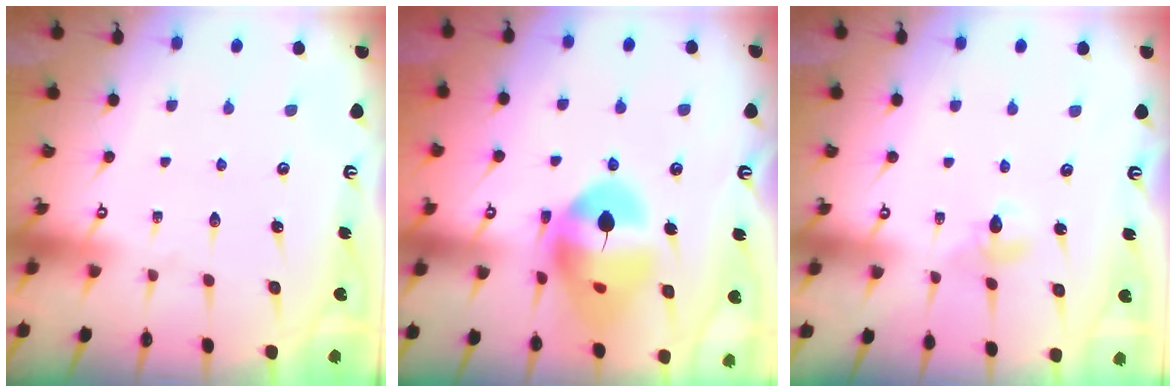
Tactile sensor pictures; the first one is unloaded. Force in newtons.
{"total": 16.6, "press": 16.5, "slide": 2.0}
{"total": 4.8, "press": 4.8, "slide": 0.6}